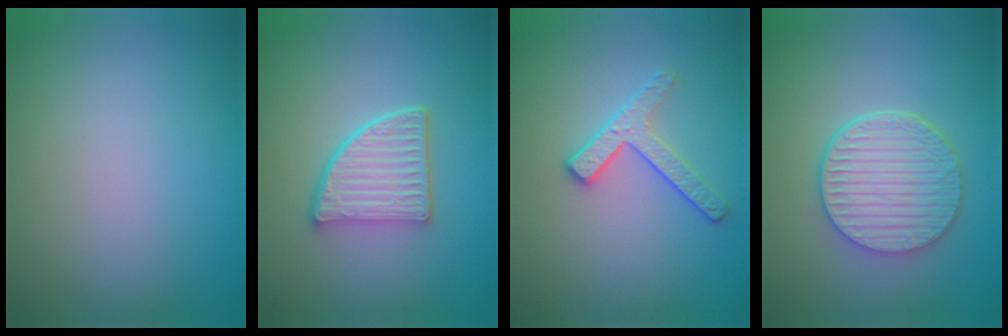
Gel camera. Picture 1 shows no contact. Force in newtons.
{"total": 4.8, "press": 3.8, "slide": 2.9}
{"total": 2.8, "press": 2.5, "slide": 1.3}
{"total": 5.9, "press": 4.7, "slide": 3.6}